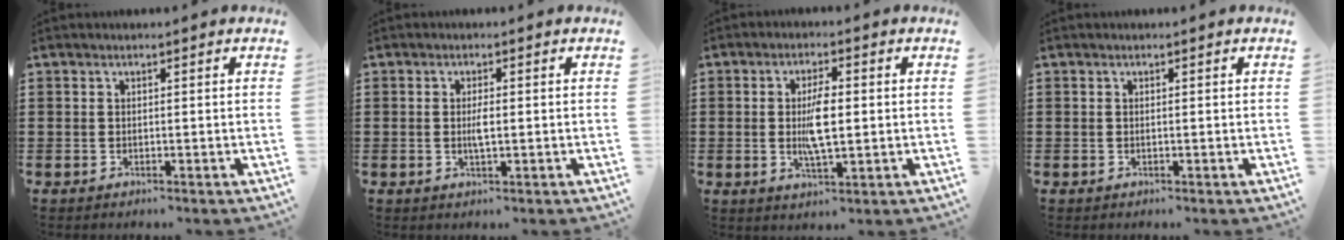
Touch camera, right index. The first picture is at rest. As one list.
[{"total": 2.4, "force": [-0.1, 0.6, 2.3], "torque": [-0.051, -0.004, -0.005]}, {"total": 6.1, "force": [0.0, 2.1, 5.8], "torque": [-0.119, 0.000, -0.005]}, {"total": 0.0}]